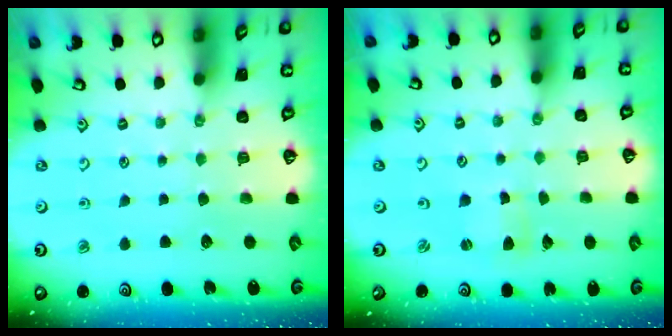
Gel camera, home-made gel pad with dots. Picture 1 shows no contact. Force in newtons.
{"total": 1.1, "press": 1.1, "slide": 0.2}